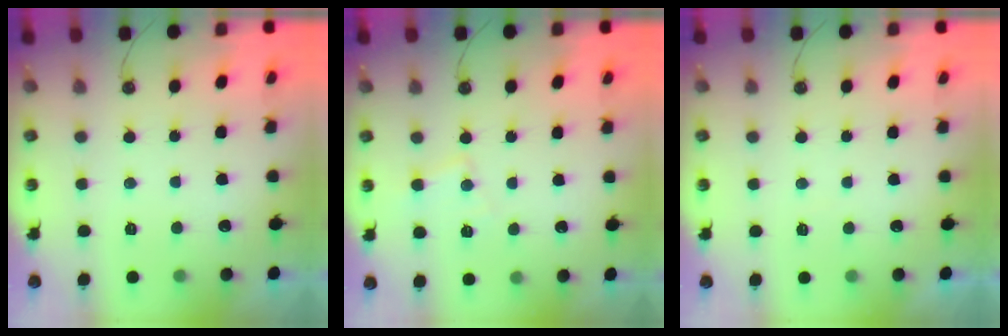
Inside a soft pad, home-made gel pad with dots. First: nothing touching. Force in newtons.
{"total": 6.4, "press": 6.4, "slide": 0.3}
{"total": 2.7, "press": 2.7, "slide": 0.6}